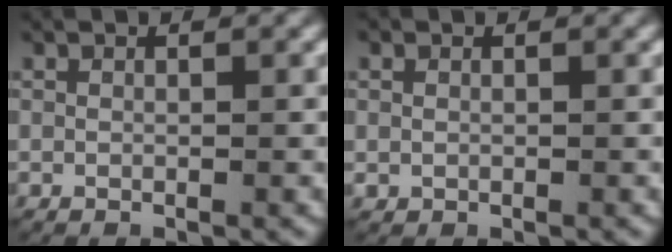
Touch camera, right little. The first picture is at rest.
{"total": 1.0, "force": [0.1, 1.0, 0.3], "torque": [-0.008, -0.005, 0.007]}